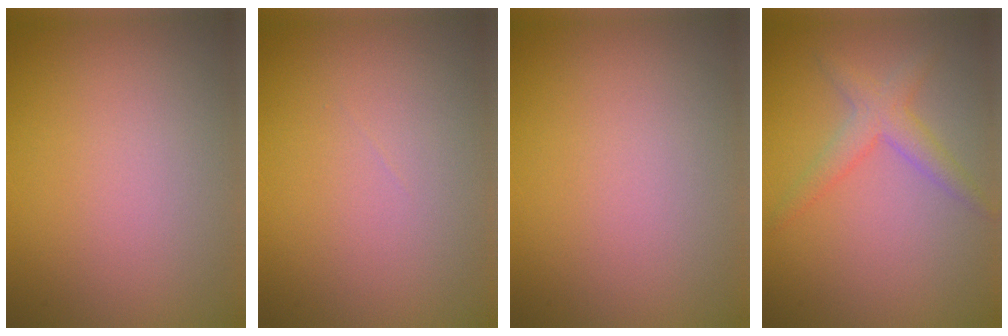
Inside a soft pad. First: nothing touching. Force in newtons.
{"total": 0.0}
{"total": 0.0}
{"total": 2.6, "press": 2.6, "slide": 0.1}